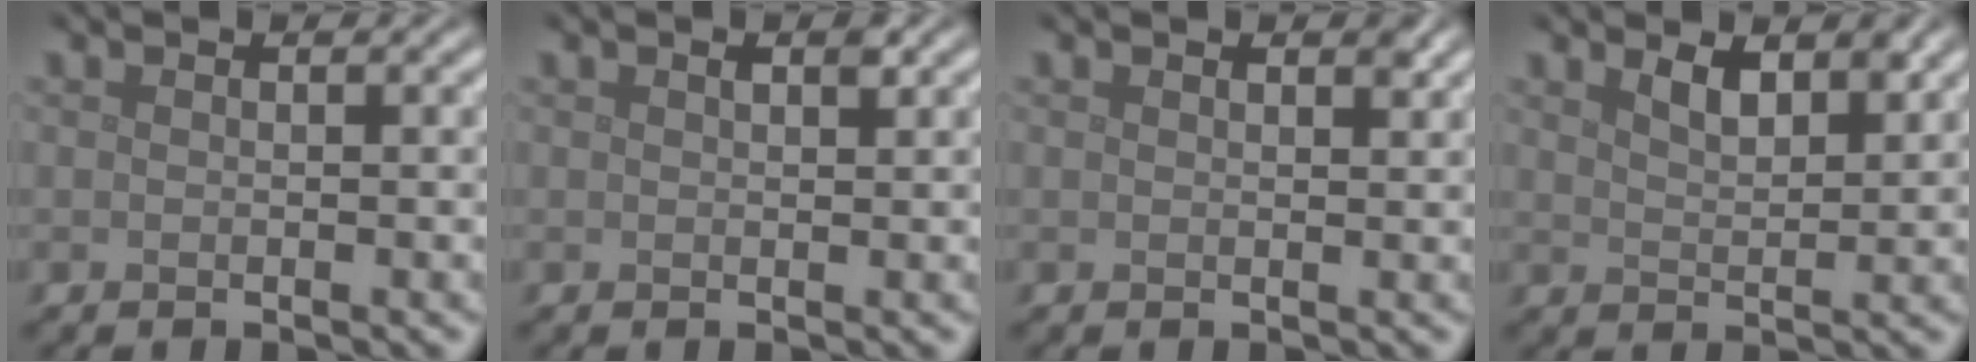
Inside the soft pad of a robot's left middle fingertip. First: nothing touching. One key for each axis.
{"total": 1.0, "fx": 0.5, "fy": 0.3, "fz": 0.7, "tx": -0.014, "ty": -0.001, "tz": 0.009}
{"total": 0.8, "fx": 0.6, "fy": 0.3, "fz": 0.5, "tx": -0.008, "ty": -0.002, "tz": 0.011}
{"total": 2.7, "fx": 1.9, "fy": 0.8, "fz": 1.6, "tx": -0.031, "ty": -0.002, "tz": 0.035}